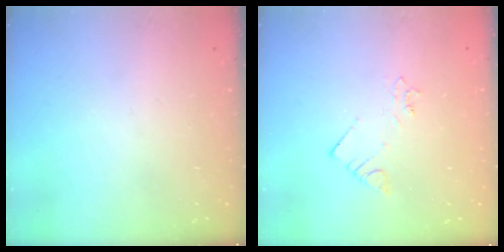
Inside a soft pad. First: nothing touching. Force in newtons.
{"total": 2.1, "press": 2.1, "slide": 0.4}